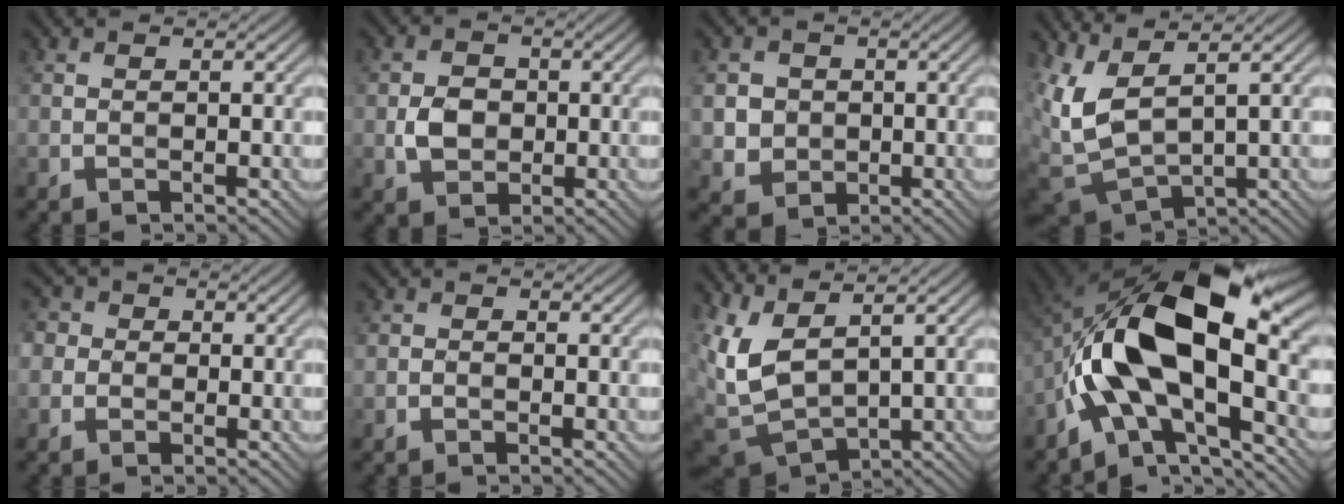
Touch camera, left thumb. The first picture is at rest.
{"total": 4.0, "force": [-0.5, 3.3, 2.2], "torque": [-0.046, -0.003, -0.011]}
{"total": 5.1, "force": [0.2, 4.8, 1.5], "torque": [-0.053, -0.006, 0.005]}
{"total": 9.0, "force": [3.1, 3.8, 7.6], "torque": [-0.207, -0.011, 0.070]}
{"total": 4.1, "force": [-0.3, 3.8, 1.4], "torque": [-0.028, 0.012, -0.040]}
{"total": 1.0, "force": [-0.6, 0.7, 0.3], "torque": [-0.003, 0.001, -0.016]}
{"total": 9.0, "force": [2.6, 4.6, 7.3], "torque": [-0.206, -0.015, 0.056]}
{"total": 16.3, "force": [-1.5, 7.9, 14.2], "torque": [-0.254, 0.017, -0.039]}